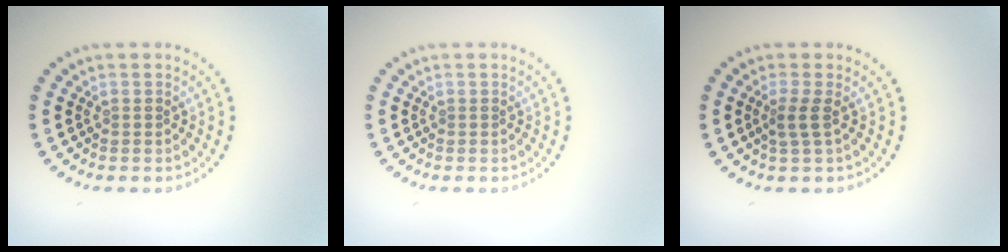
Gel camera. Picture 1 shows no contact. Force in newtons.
{"total": 0.0}
{"total": 1.8, "press": 1.2, "slide": 1.3}